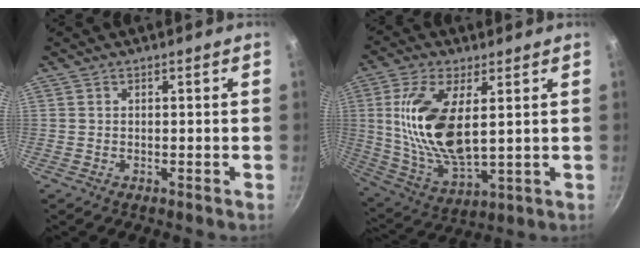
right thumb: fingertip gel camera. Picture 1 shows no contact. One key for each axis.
{"total": 16.9, "fx": 2.9, "fy": 7.6, "fz": 14.8, "tx": -0.297, "ty": -0.020, "tz": 0.068}